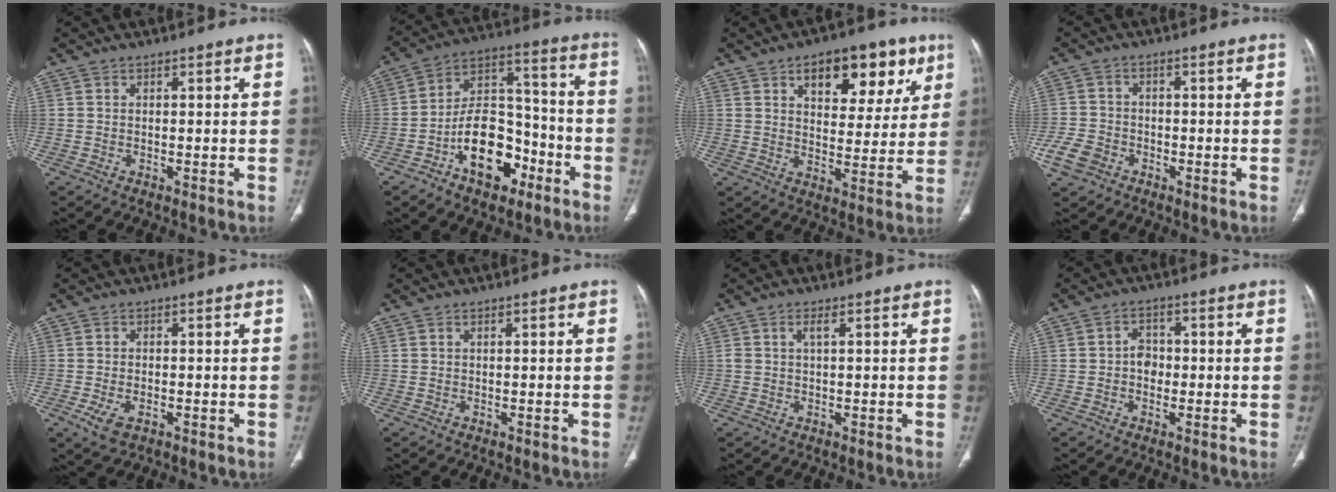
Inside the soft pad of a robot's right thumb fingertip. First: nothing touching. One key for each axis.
{"total": 16.1, "fx": -7.4, "fy": 9.6, "fz": 10.5, "tx": -0.138, "ty": 0.069, "tz": -0.124}
{"total": 15.8, "fx": 8.0, "fy": 8.5, "fz": 10.6, "tx": -0.091, "ty": -0.023, "tz": 0.115}
{"total": 5.6, "fx": -2.8, "fy": 4.2, "fz": 2.5, "tx": -0.049, "ty": 0.016, "tz": -0.051}
{"total": 4.2, "fx": -1.8, "fy": 2.3, "fz": 3.0, "tx": -0.066, "ty": 0.000, "tz": -0.027}
{"total": 0.0}
{"total": 1.6, "fx": 0.6, "fy": 0.5, "fz": 1.4, "tx": -0.036, "ty": 0.008, "tz": 0.014}
{"total": 3.4, "fx": -0.4, "fy": 2.8, "fz": 1.8, "tx": -0.010, "ty": 0.010, "tz": -0.016}